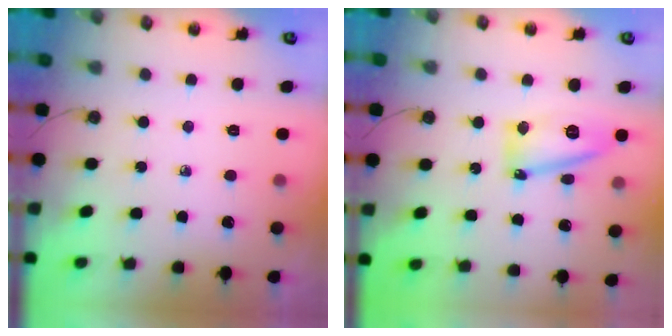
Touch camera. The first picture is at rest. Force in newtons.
{"total": 13.3, "press": 13.3, "slide": 1.1}